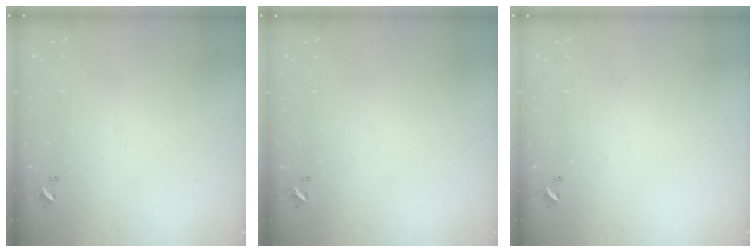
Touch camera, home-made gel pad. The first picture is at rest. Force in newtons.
{"total": 0.0}
{"total": 0.0}